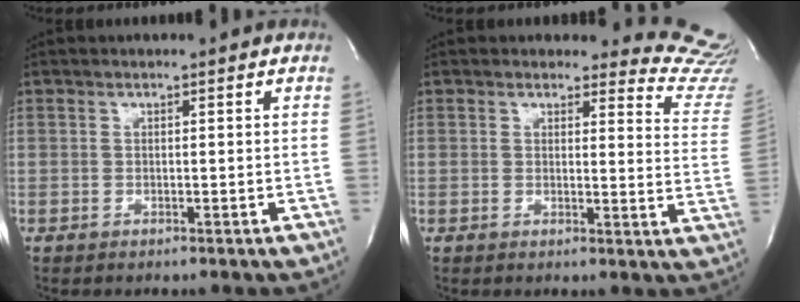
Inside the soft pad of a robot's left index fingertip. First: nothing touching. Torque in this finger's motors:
{"motor_torque": [1.09, -1.05, 0.06, 0.00]}